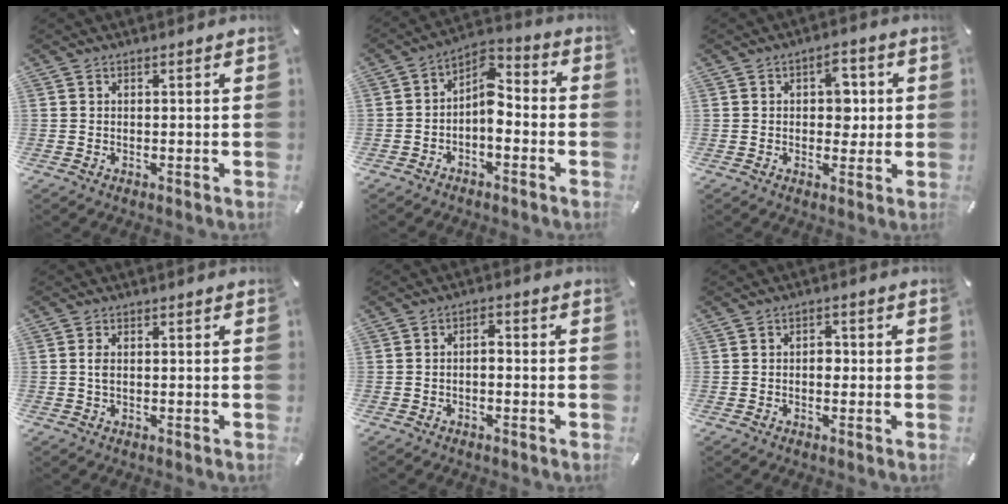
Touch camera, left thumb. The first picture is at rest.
{"total": 7.5, "force": [-2.2, 4.5, 5.6], "torque": [-0.087, -0.002, -0.044]}
{"total": 5.8, "force": [0.8, 3.9, 4.1], "torque": [-0.043, -0.003, 0.004]}
{"total": 1.8, "force": [0.2, 0.9, 1.6], "torque": [-0.032, 0.005, 0.001]}
{"total": 2.2, "force": [-1.1, 1.0, 1.6], "torque": [-0.029, 0.010, -0.024]}
{"total": 2.5, "force": [-0.3, 1.7, 1.8], "torque": [-0.026, 0.004, -0.010]}